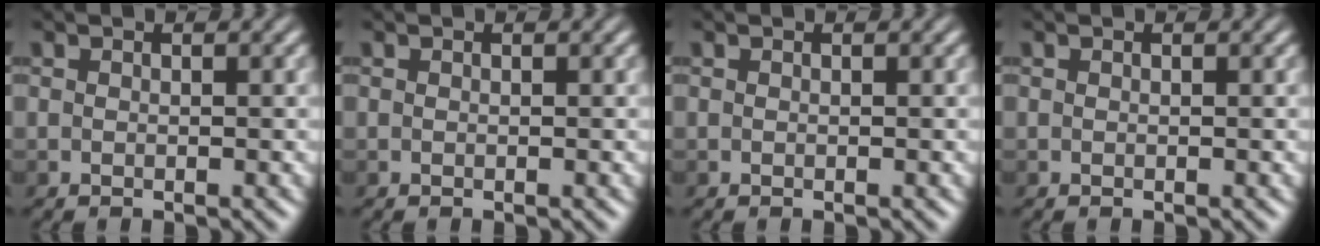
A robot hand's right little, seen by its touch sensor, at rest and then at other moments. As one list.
[{"total": 0.0}, {"total": 0.0}, {"total": 0.0}]